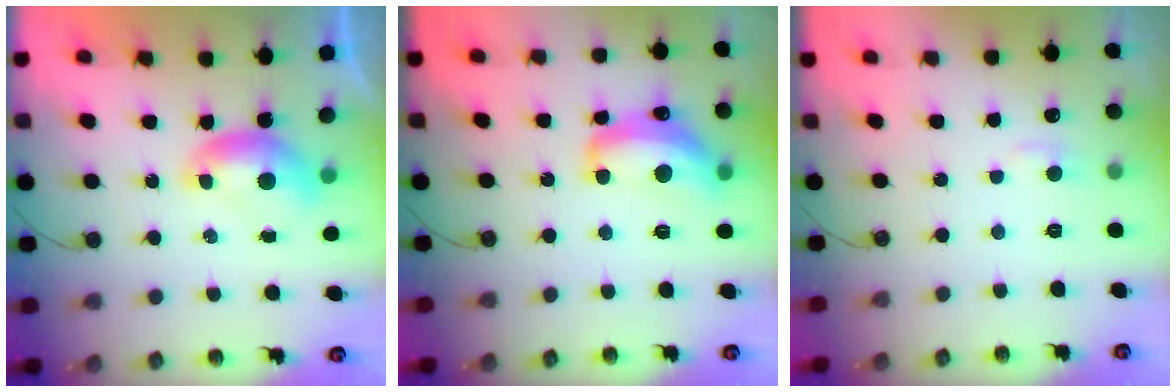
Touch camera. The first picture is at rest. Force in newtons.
{"total": 9.7, "press": 9.7, "slide": 0.9}
{"total": 1.7, "press": 1.6, "slide": 0.6}